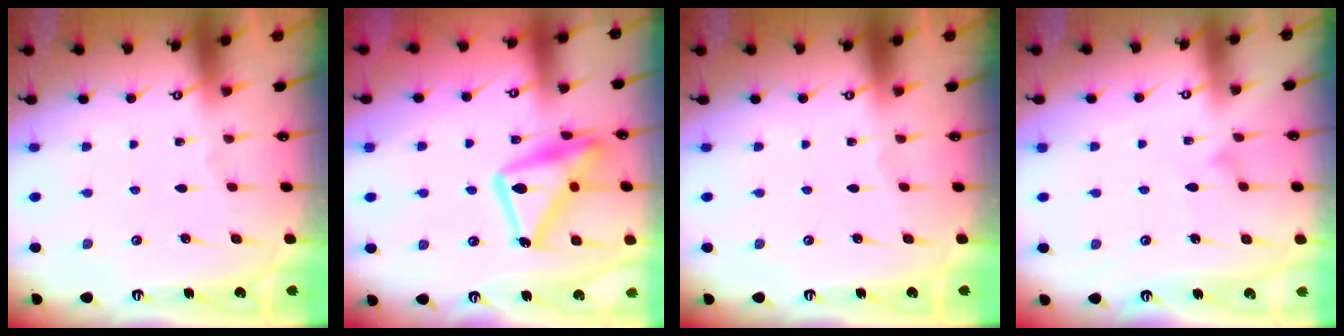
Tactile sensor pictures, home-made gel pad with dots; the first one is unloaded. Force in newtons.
{"total": 18.2, "press": 18.2, "slide": 1.2}
{"total": 0.0}
{"total": 6.0, "press": 6.0, "slide": 0.4}